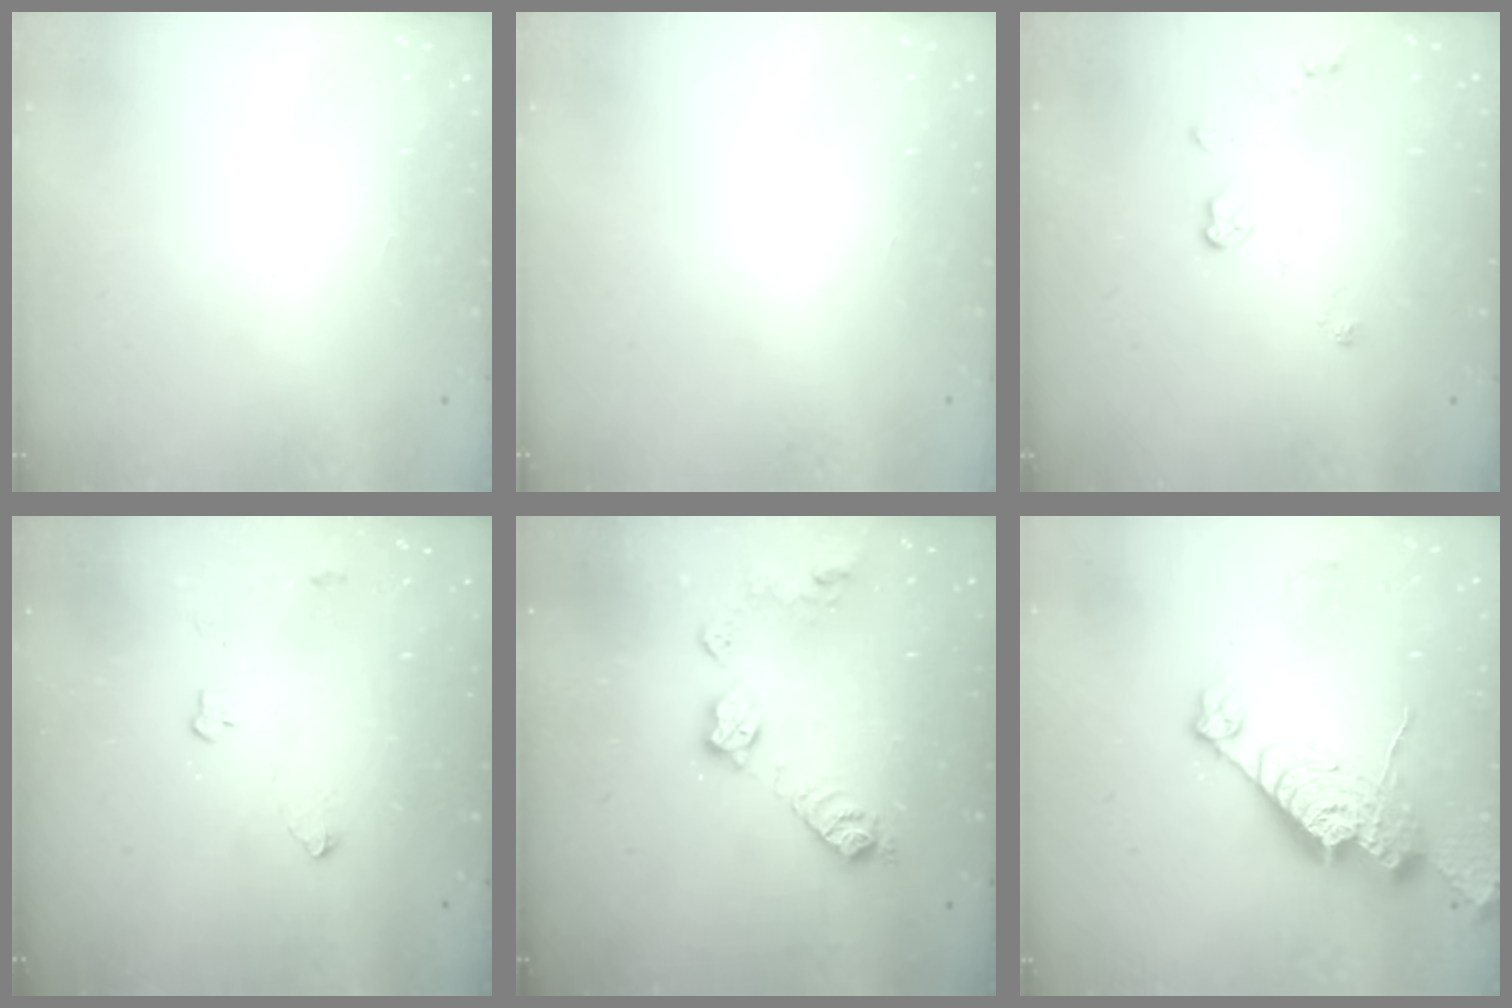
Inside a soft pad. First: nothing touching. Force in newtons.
{"total": 0.0}
{"total": 3.9, "press": 3.9, "slide": 0.5}
{"total": 2.9, "press": 2.9, "slide": 0.5}
{"total": 10.8, "press": 10.8, "slide": 0.6}
{"total": 17.6, "press": 17.5, "slide": 1.8}